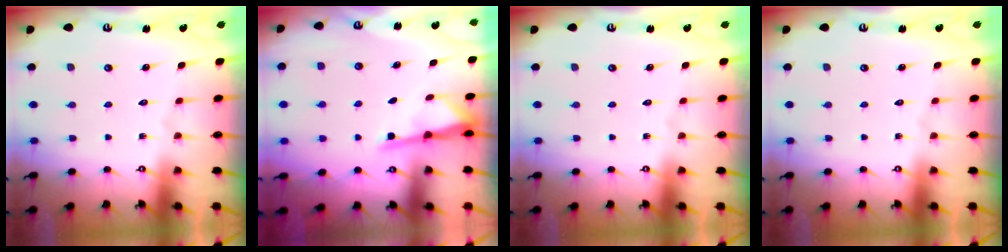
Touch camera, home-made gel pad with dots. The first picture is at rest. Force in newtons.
{"total": 2.8, "press": 2.8, "slide": 0.5}
{"total": 0.0}
{"total": 0.0}